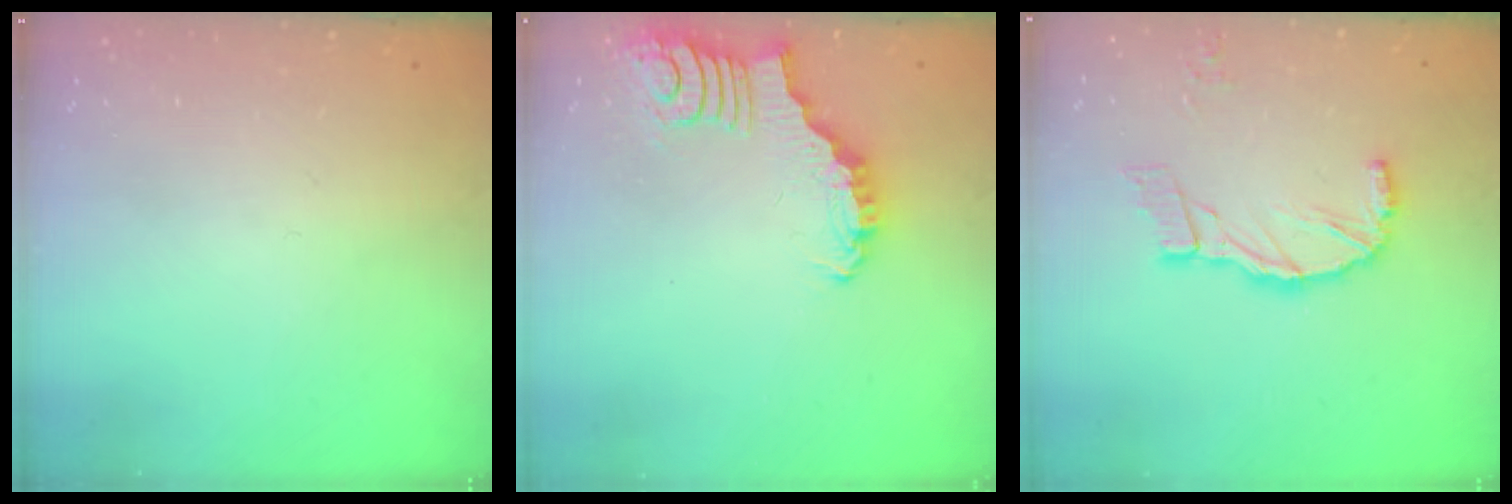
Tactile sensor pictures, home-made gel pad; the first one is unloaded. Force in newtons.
{"total": 2.2, "press": 2.2, "slide": 0.0}
{"total": 10.9, "press": 10.8, "slide": 1.3}